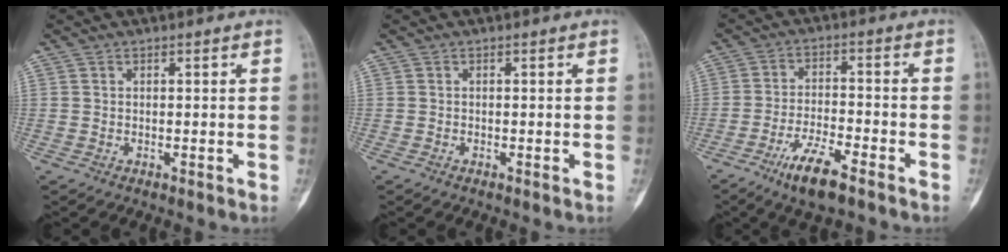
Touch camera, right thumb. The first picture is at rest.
{"total": 0.0}
{"total": 8.9, "force": [-5.7, 2.1, 6.5], "torque": [-0.127, 0.019, -0.101]}